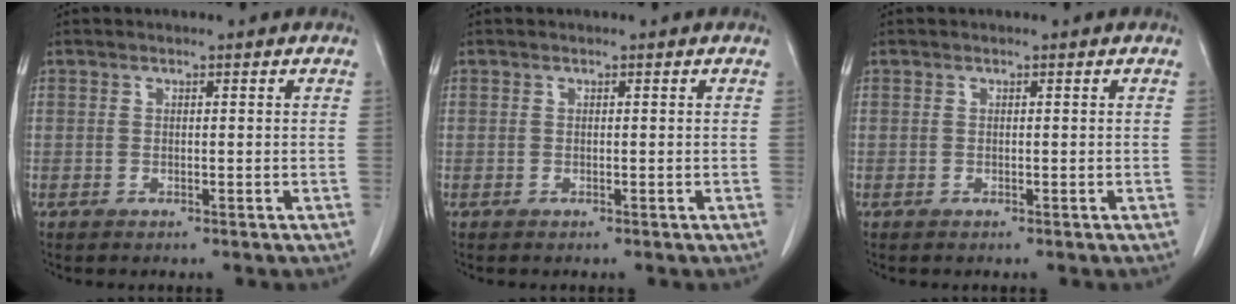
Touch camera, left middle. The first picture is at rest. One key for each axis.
{"total": 0.0}
{"total": 0.0}